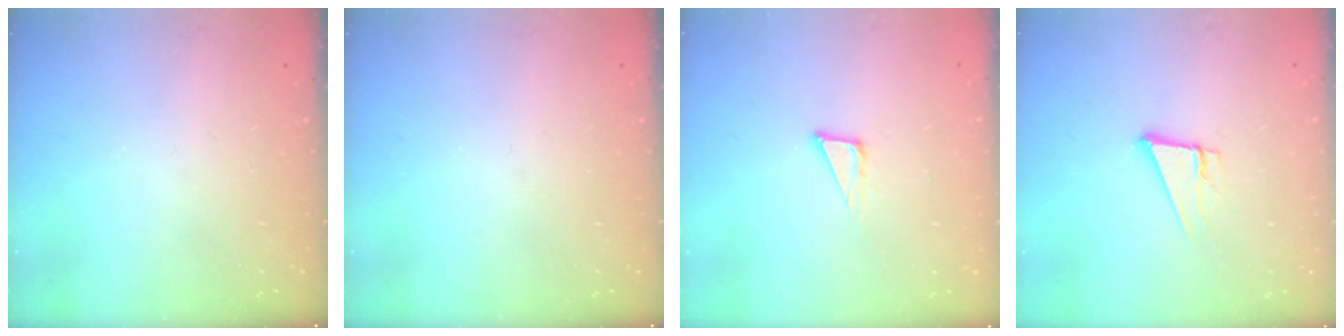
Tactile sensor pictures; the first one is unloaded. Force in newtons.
{"total": 0.0}
{"total": 3.2, "press": 3.1, "slide": 0.8}
{"total": 8.4, "press": 8.0, "slide": 2.5}